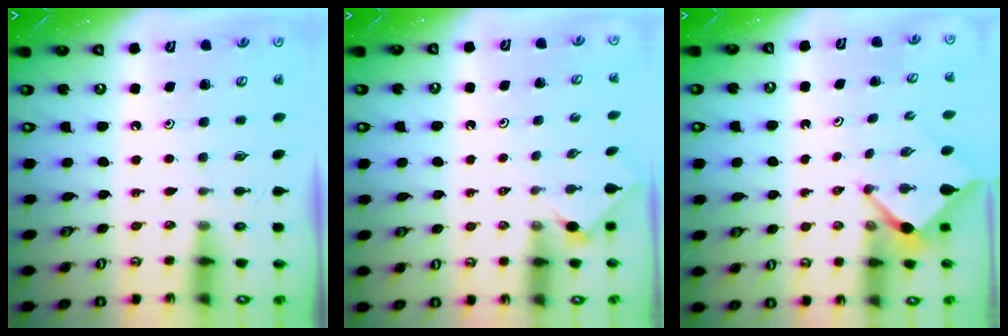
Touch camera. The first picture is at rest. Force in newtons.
{"total": 1.7, "press": 1.7, "slide": 0.4}
{"total": 2.6, "press": 2.5, "slide": 0.3}